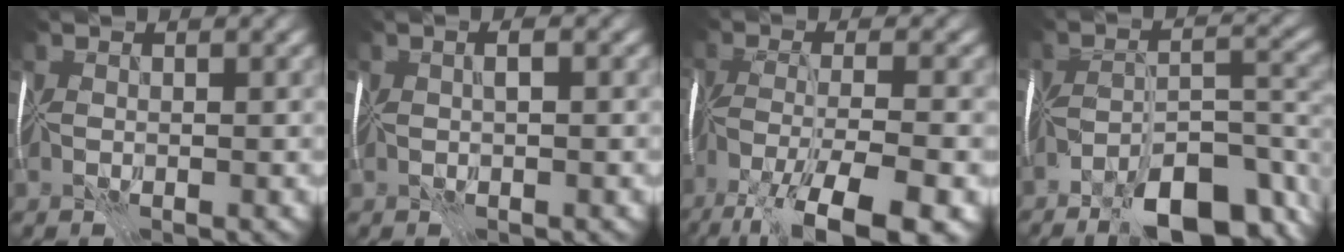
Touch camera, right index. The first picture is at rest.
{"total": 1.0, "force": [0.2, 0.1, 1.0], "torque": [-0.016, 0.003, 0.007]}
{"total": 11.1, "force": [-7.4, 2.2, 8.0], "torque": [-0.151, -0.015, -0.125]}
{"total": 9.4, "force": [-6.5, 2.7, 6.2], "torque": [-0.090, 0.002, -0.116]}